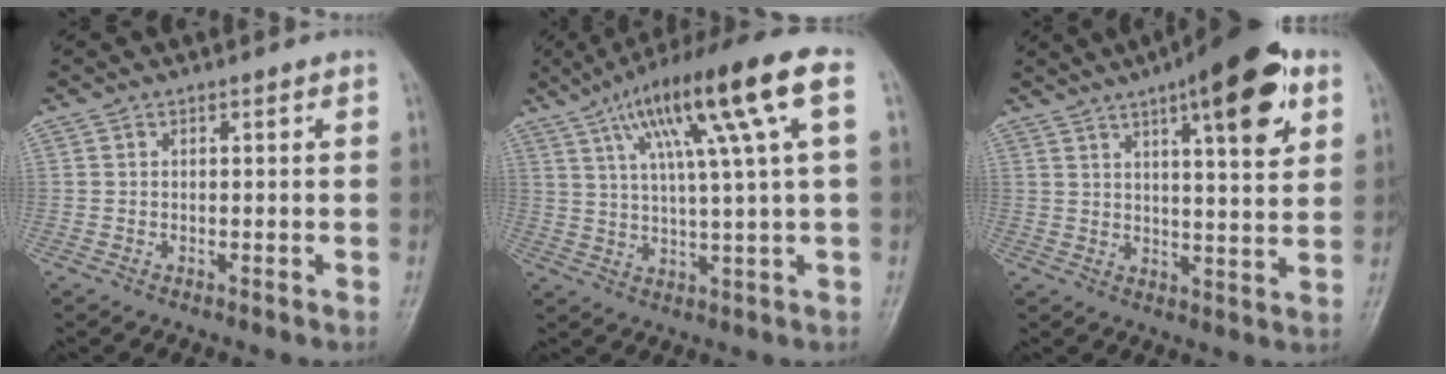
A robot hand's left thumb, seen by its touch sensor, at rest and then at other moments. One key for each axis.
{"total": 17.1, "fx": 6.3, "fy": 1.7, "fz": 15.8, "tx": -0.263, "ty": 0.014, "tz": 0.099}
{"total": 16.3, "fx": 8.0, "fy": 4.4, "fz": 13.4, "tx": -0.168, "ty": -0.021, "tz": 0.110}